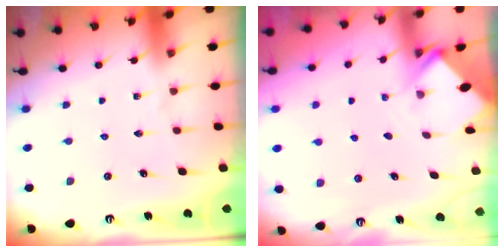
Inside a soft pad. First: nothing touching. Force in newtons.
{"total": 2.2, "press": 2.2, "slide": 0.1}